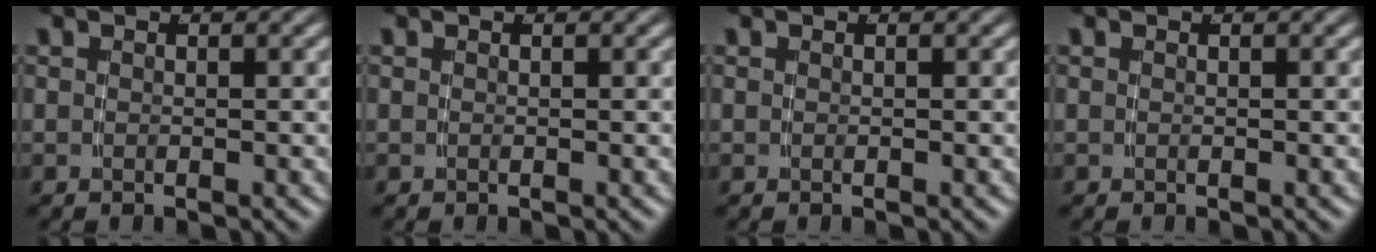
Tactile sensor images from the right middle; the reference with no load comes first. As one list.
[{"total": 0.0}, {"total": 0.0}, {"total": 0.0}]